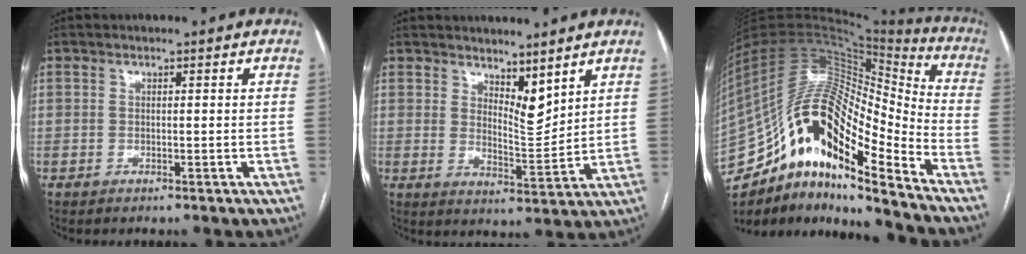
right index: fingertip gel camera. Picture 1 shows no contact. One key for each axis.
{"total": 6.0, "fx": 4.7, "fy": 1.9, "fz": 3.3, "tx": -0.055, "ty": -0.013, "tz": 0.088}
{"total": 24.7, "fx": -14.2, "fy": 6.7, "fz": 19.0, "tx": -0.356, "ty": 0.031, "tz": -0.241}